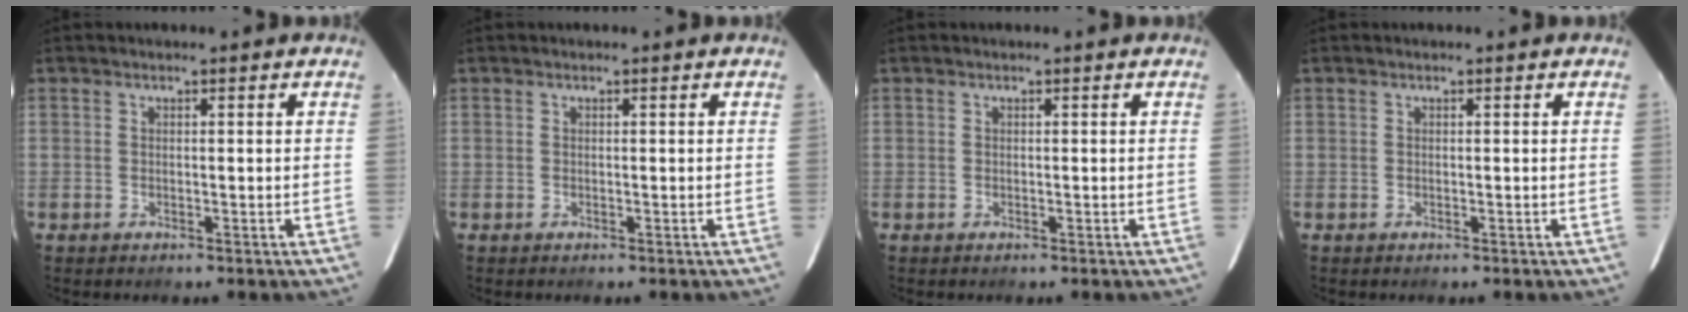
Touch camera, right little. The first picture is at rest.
{"total": 0.0}
{"total": 0.0}
{"total": 0.0}